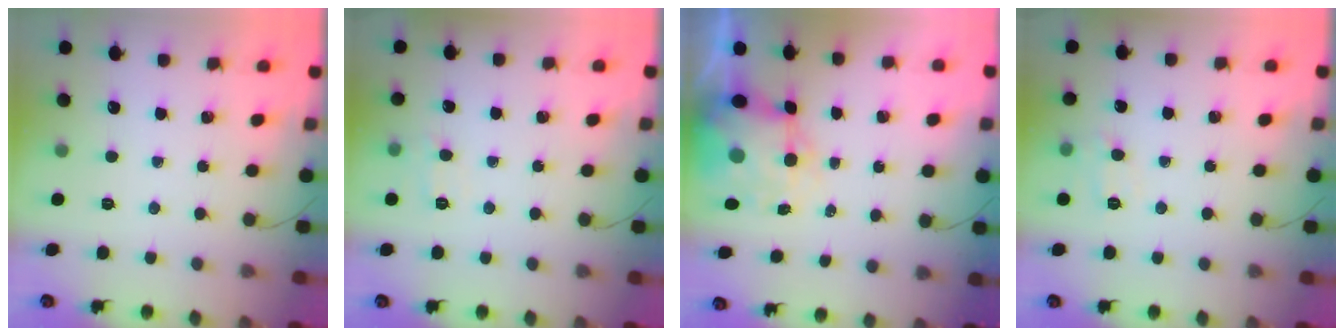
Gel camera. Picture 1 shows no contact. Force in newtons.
{"total": 6.4, "press": 6.2, "slide": 1.6}
{"total": 8.9, "press": 8.6, "slide": 2.2}
{"total": 7.6, "press": 7.4, "slide": 1.7}